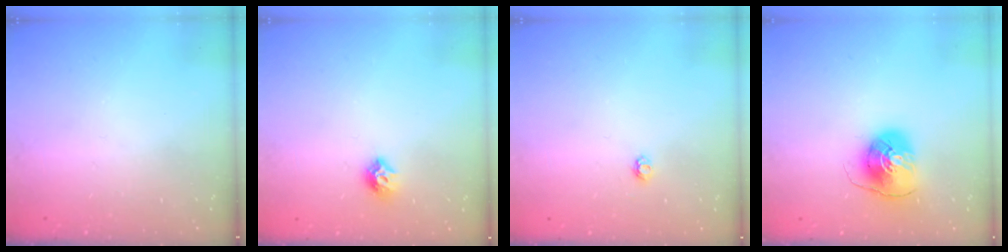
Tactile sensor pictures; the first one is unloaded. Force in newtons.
{"total": 8.2, "press": 8.2, "slide": 0.3}
{"total": 2.9, "press": 2.9, "slide": 0.4}
{"total": 8.5, "press": 8.4, "slide": 1.3}